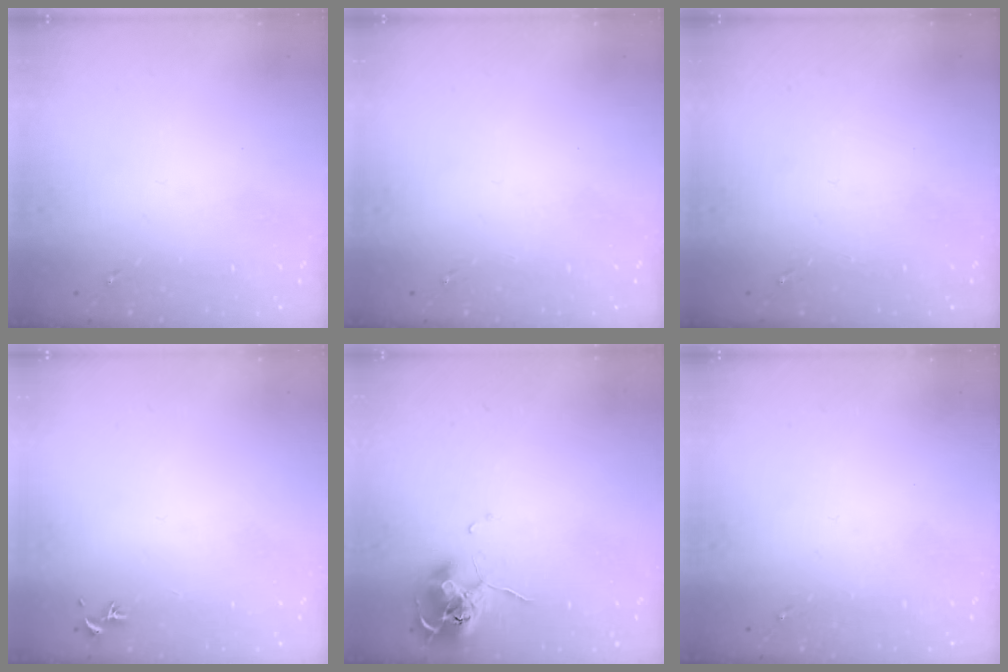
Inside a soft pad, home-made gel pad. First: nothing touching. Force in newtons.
{"total": 0.0}
{"total": 0.0}
{"total": 0.8, "press": 0.7, "slide": 0.3}
{"total": 9.8, "press": 9.8, "slide": 0.5}
{"total": 0.0}